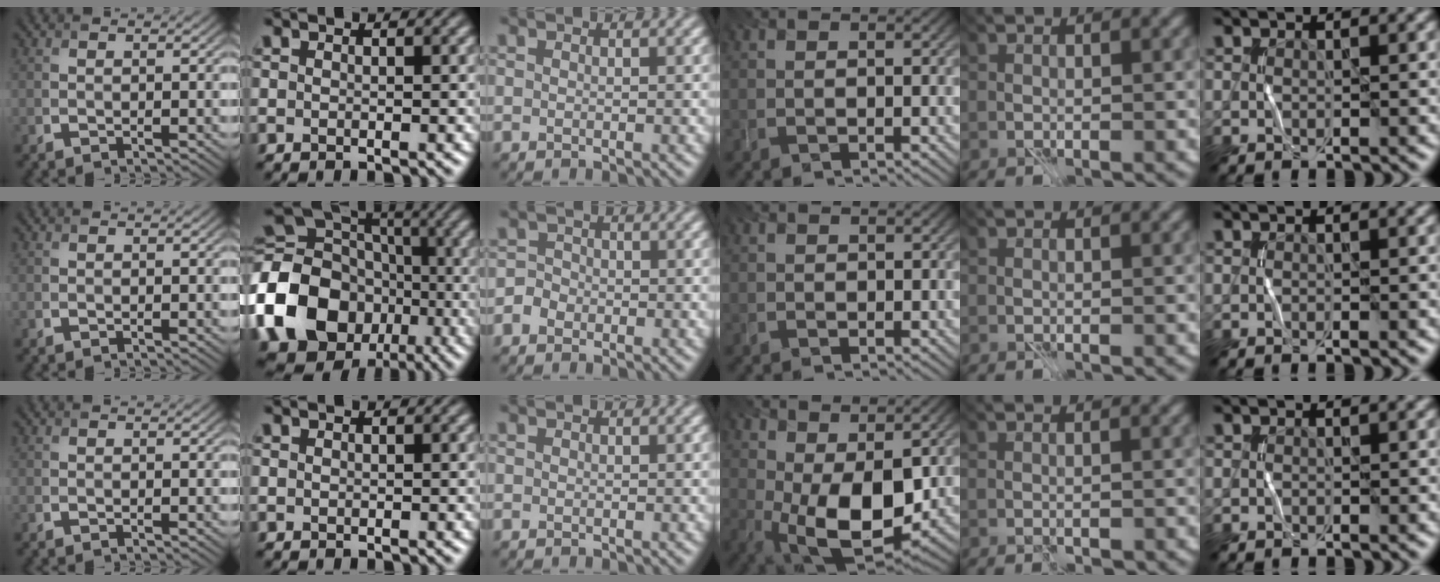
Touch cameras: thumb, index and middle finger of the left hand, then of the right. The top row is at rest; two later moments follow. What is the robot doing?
{"motion": "wrap", "object": "cellophane"}